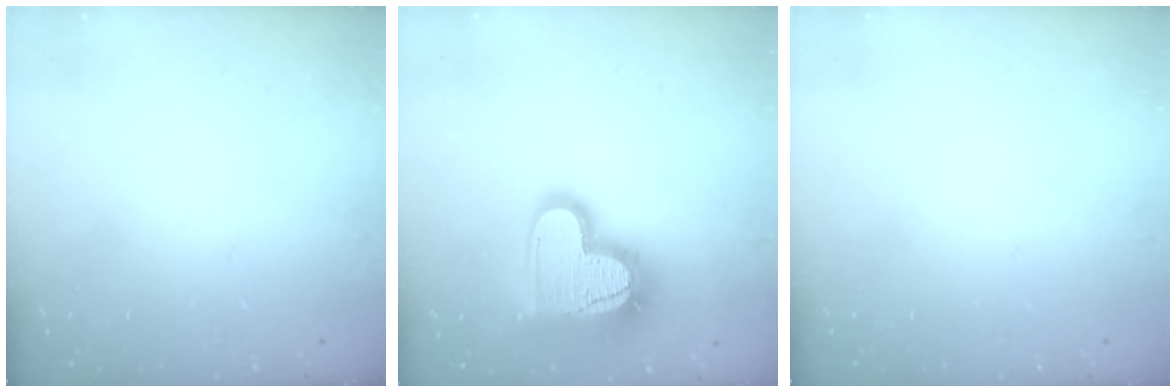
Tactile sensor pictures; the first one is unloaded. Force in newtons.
{"total": 21.0, "press": 21.0, "slide": 1.7}
{"total": 0.0}